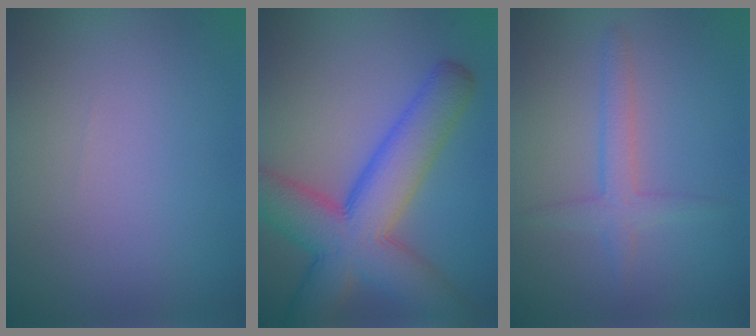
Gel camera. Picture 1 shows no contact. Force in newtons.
{"total": 10.1, "press": 10.1, "slide": 0.5}
{"total": 2.3, "press": 2.3, "slide": 0.1}